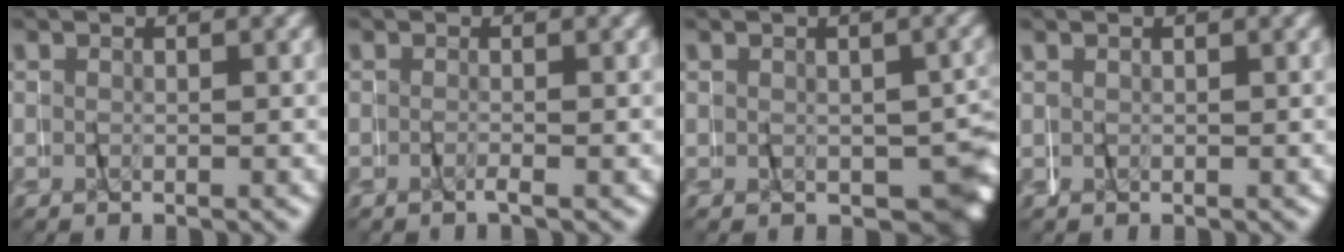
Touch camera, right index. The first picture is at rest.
{"total": 0.8, "force": [-0.7, -0.3, 0.2], "torque": [-0.010, 0.000, -0.014]}
{"total": 6.0, "force": [-1.1, 3.9, 4.4], "torque": [-0.044, -0.012, -0.008]}
{"total": 0.0}